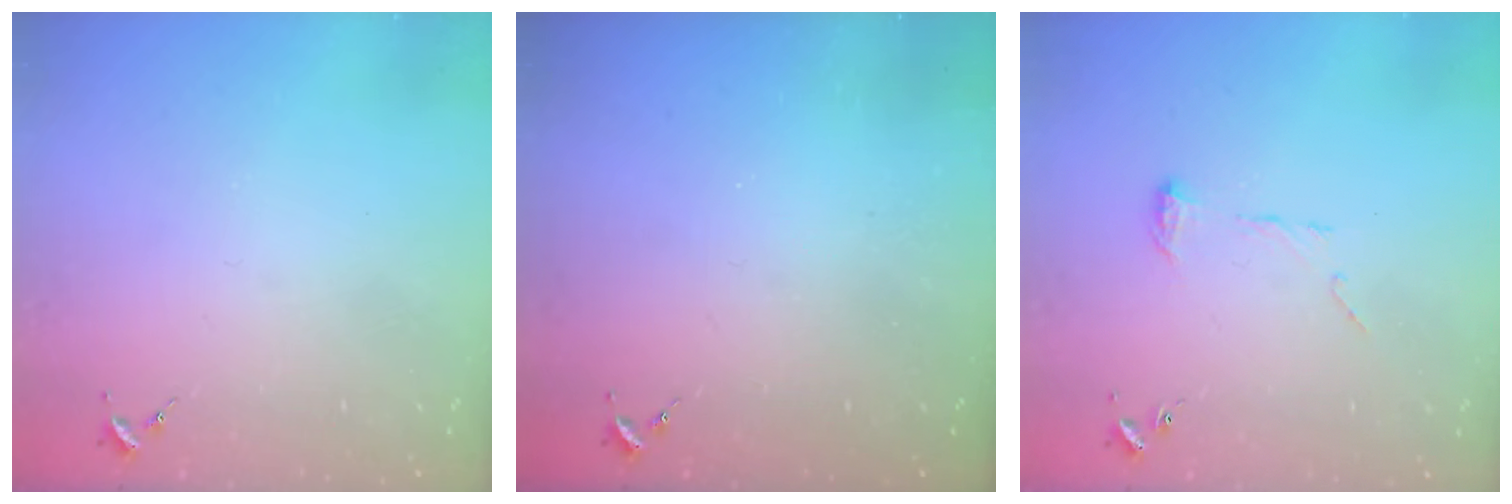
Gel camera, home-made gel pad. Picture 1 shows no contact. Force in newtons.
{"total": 0.0}
{"total": 8.3, "press": 8.3, "slide": 0.6}